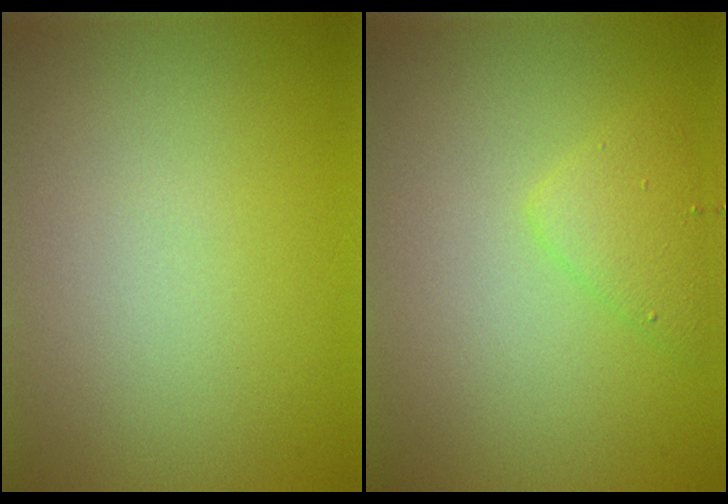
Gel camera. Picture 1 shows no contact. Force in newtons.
{"total": 2.0, "press": 2.0, "slide": 0.1}